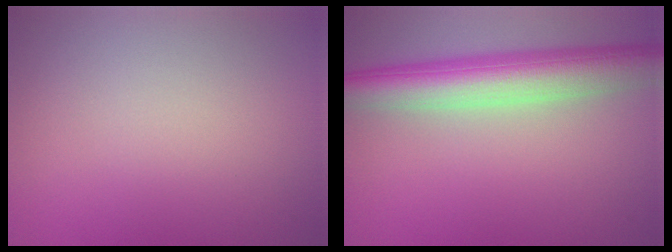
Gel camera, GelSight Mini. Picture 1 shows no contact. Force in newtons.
{"total": 6.9, "press": 6.9, "slide": 0.4}